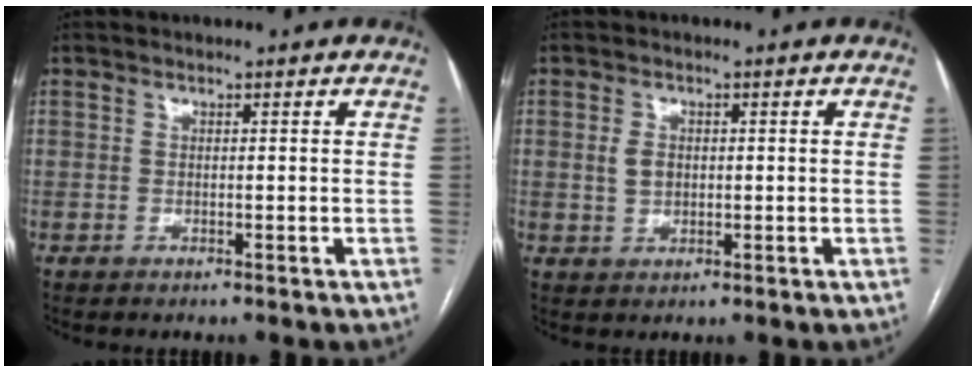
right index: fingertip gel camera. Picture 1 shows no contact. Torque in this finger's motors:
{"motor_torque": [0.20, 0.16, 0.07, 0.03]}